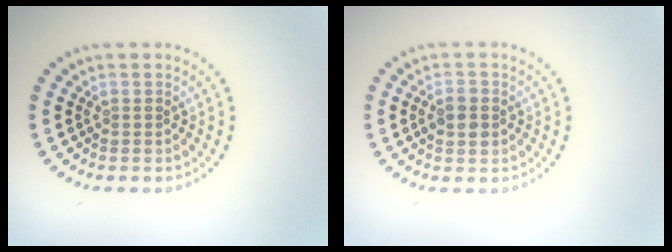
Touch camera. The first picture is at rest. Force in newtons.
{"total": 2.6, "press": 2.6, "slide": 0.0}